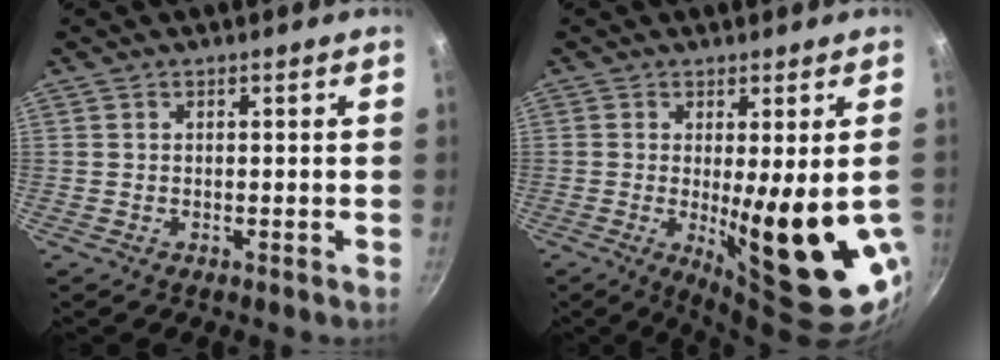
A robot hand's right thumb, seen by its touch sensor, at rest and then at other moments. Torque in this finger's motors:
{"motor_torque": [2.52, 2.48, 2.01, 0.11, 0.53]}